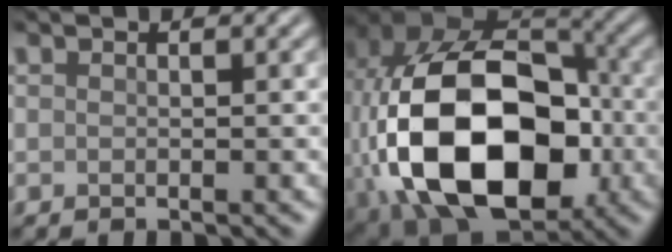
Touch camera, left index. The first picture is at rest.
{"total": 19.3, "force": [-3.0, 12.9, 14.0], "torque": [-0.292, -0.017, -0.040]}